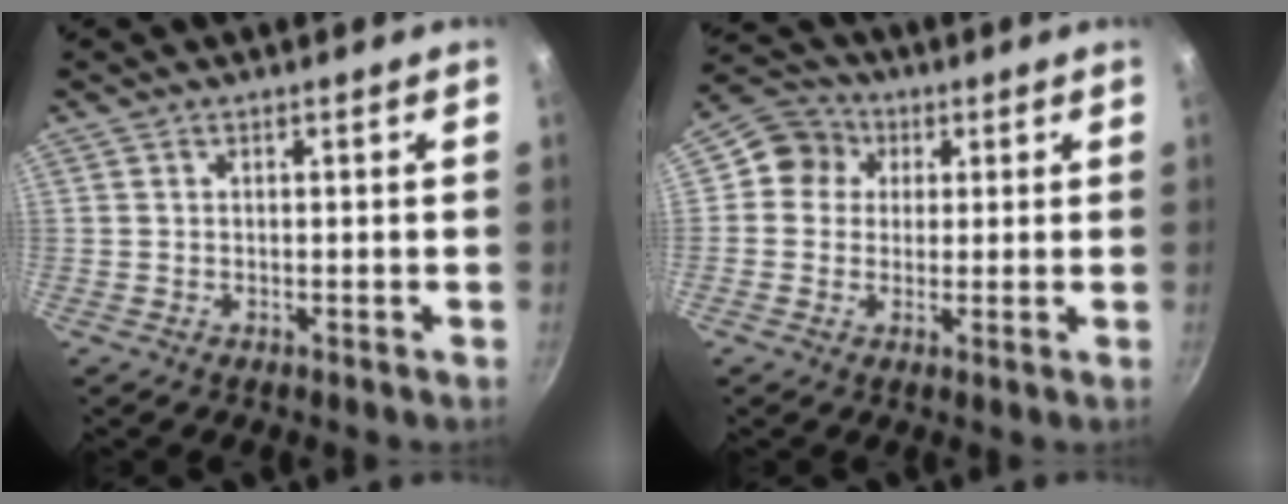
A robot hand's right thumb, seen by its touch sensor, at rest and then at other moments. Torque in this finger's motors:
{"motor_torque": [-0.35, -0.33, -0.25, -0.06, 0.05]}